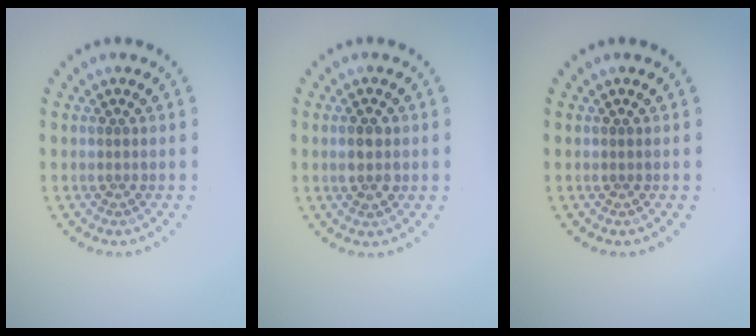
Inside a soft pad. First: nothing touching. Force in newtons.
{"total": 1.9, "press": 1.9, "slide": 0.2}
{"total": 0.0}